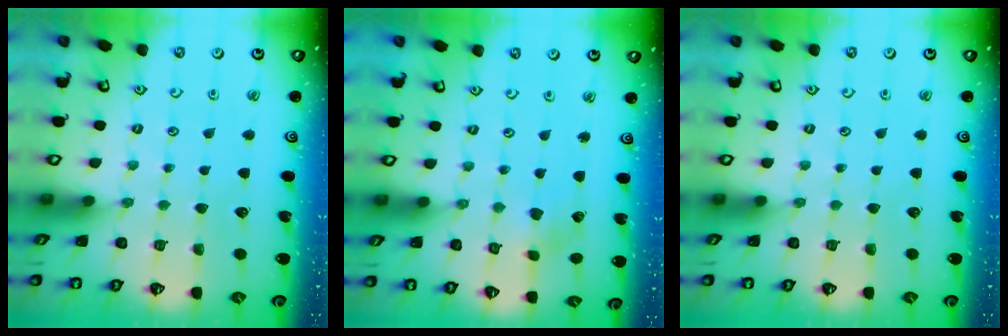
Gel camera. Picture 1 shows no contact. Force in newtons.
{"total": 2.0, "press": 2.0, "slide": 0.3}
{"total": 0.0}